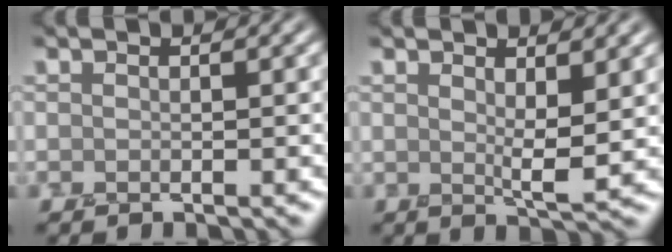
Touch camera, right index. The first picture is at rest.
{"total": 3.0, "force": [1.2, 0.9, 2.5], "torque": [-0.044, -0.007, 0.022]}